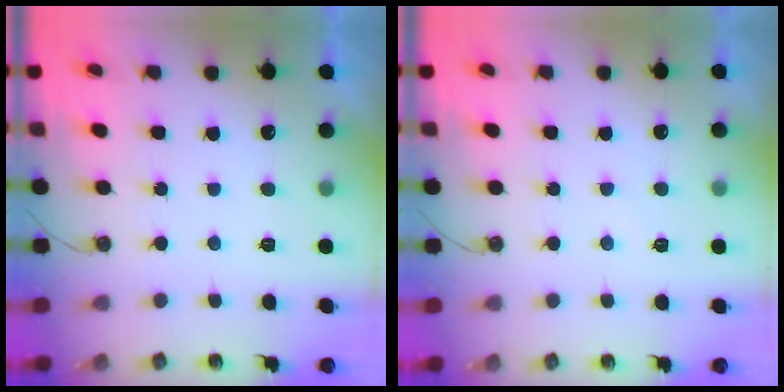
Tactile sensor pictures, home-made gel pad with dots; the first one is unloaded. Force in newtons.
{"total": 2.5, "press": 2.5, "slide": 0.3}